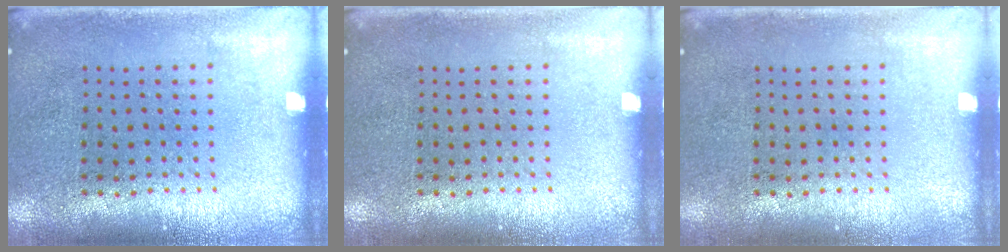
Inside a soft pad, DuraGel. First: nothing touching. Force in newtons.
{"total": 0.0}
{"total": 0.0}